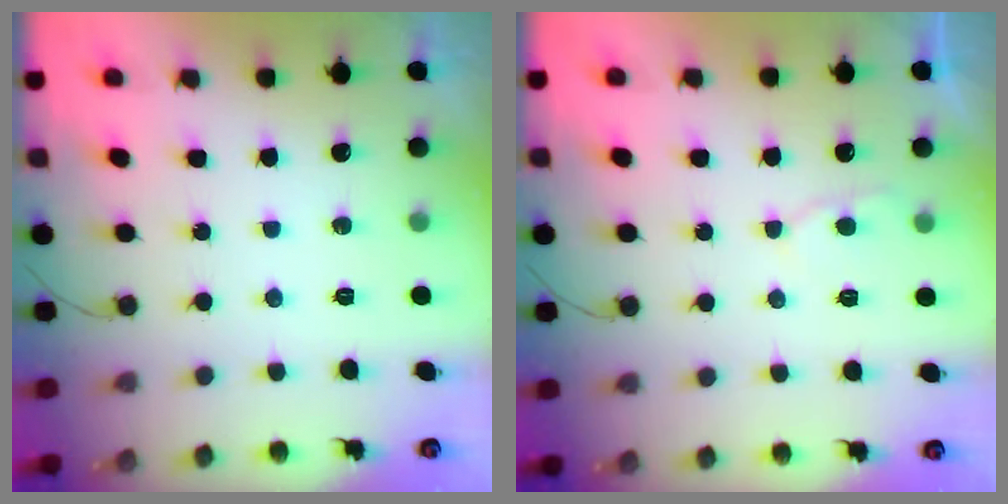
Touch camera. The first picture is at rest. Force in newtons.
{"total": 3.7, "press": 3.7, "slide": 0.4}